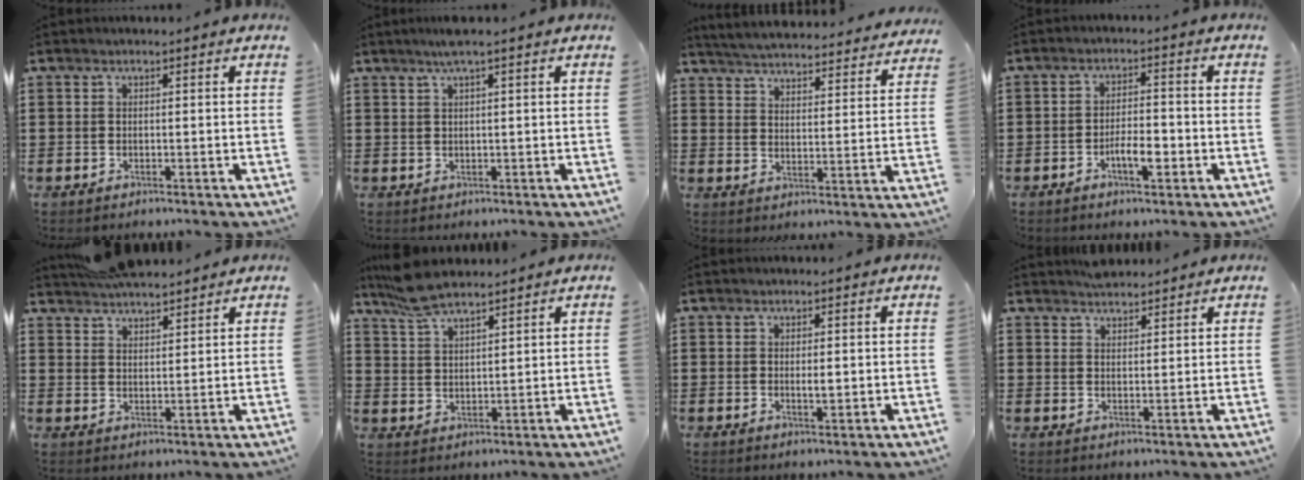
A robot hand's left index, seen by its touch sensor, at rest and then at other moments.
{"total": 2.2, "force": [1.3, -0.2, 1.7], "torque": [-0.035, 0.001, 0.023]}
{"total": 4.6, "force": [4.5, -0.4, 0.3], "torque": [-0.030, -0.037, 0.076]}
{"total": 4.3, "force": [-1.8, 1.6, 3.5], "torque": [-0.060, 0.008, -0.031]}
{"total": 4.8, "force": [4.6, 0.9, 1.0], "torque": [-0.032, -0.003, 0.089]}
{"total": 6.3, "force": [5.3, 1.7, 3.0], "torque": [-0.073, -0.006, 0.099]}
{"total": 1.5, "force": [0.1, 0.5, 1.4], "torque": [-0.027, 0.001, 0.002]}
{"total": 2.6, "force": [2.5, 0.8, -0.4], "torque": [0.001, 0.001, 0.050]}